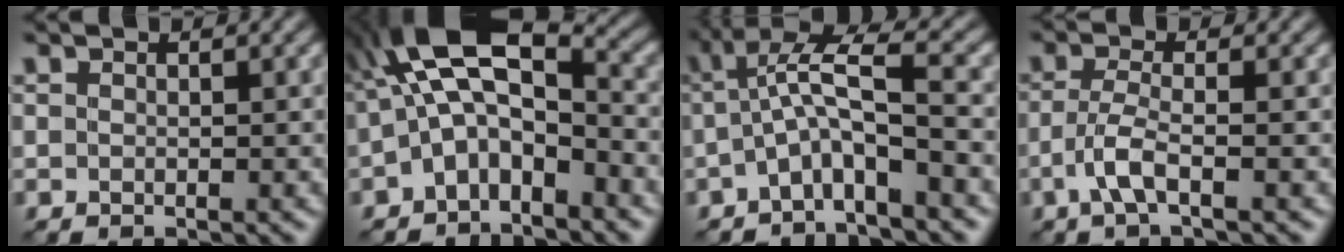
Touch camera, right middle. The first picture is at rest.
{"total": 8.9, "force": [-0.6, 4.1, 7.8], "torque": [-0.140, 0.028, -0.031]}
{"total": 5.3, "force": [-0.8, 1.4, 5.0], "torque": [-0.096, 0.016, -0.025]}
{"total": 2.8, "force": [-1.2, 0.6, 2.4], "torque": [-0.055, 0.002, -0.032]}